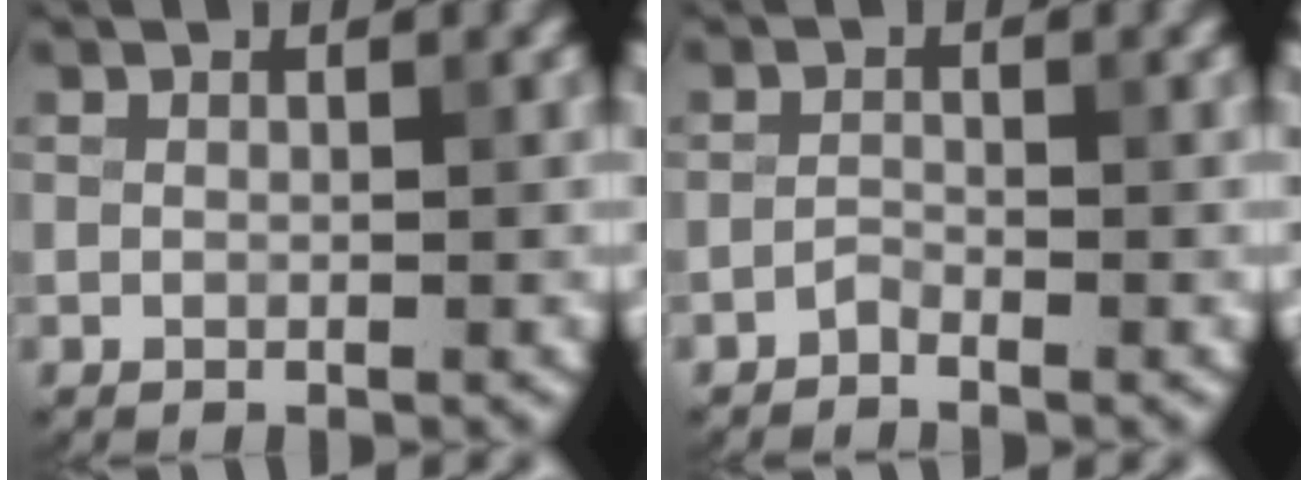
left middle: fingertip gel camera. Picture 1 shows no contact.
{"total": 0.8, "force": [-0.8, 0.1, 0.2], "torque": [-0.003, 0.003, -0.019]}